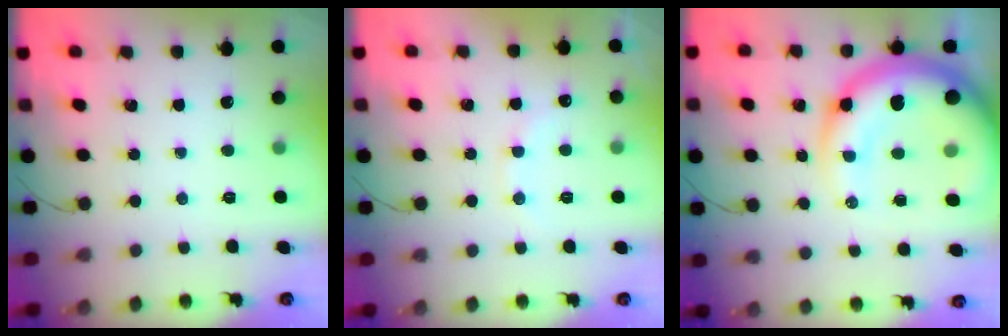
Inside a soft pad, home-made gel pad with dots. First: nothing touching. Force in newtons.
{"total": 8.6, "press": 8.5, "slide": 1.3}
{"total": 20.5, "press": 20.0, "slide": 4.7}